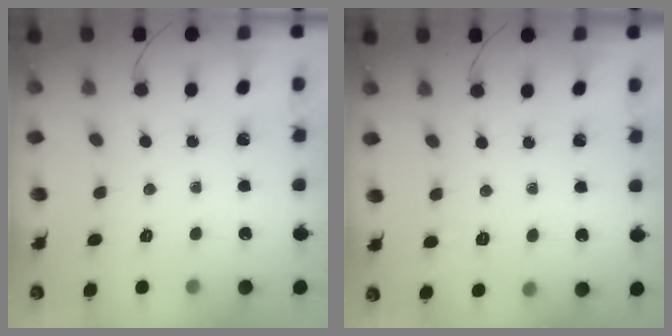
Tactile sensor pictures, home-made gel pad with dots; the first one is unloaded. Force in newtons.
{"total": 2.9, "press": 2.3, "slide": 1.9}